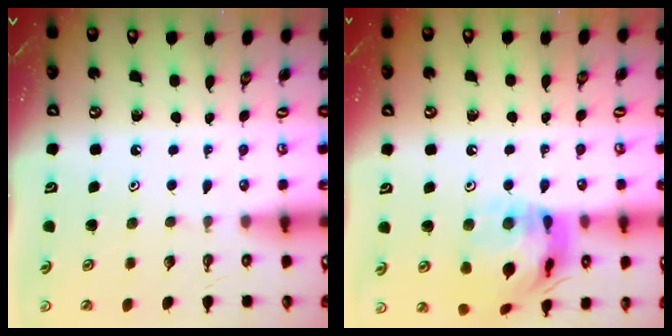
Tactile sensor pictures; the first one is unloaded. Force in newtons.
{"total": 17.4, "press": 17.3, "slide": 1.7}